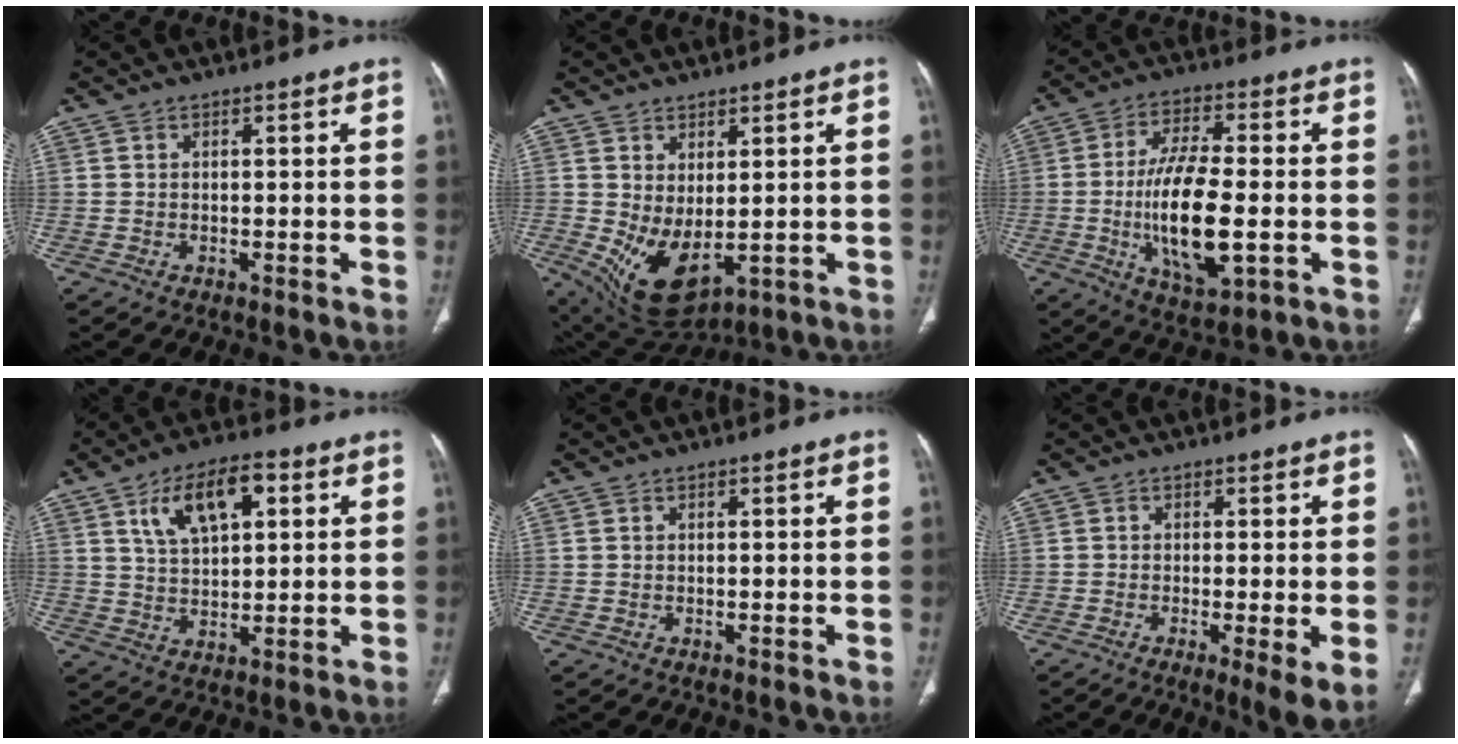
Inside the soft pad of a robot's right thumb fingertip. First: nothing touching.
{"total": 9.9, "force": [-0.7, 5.2, 8.4], "torque": [-0.144, -0.014, 0.019]}
{"total": 15.6, "force": [-2.7, 5.8, 14.2], "torque": [-0.260, -0.003, -0.043]}
{"total": 11.1, "force": [4.5, 5.5, 8.5], "torque": [-0.129, -0.003, 0.078]}
{"total": 0.0}
{"total": 5.2, "force": [-1.2, 0.8, 5.0], "torque": [-0.088, -0.019, -0.022]}